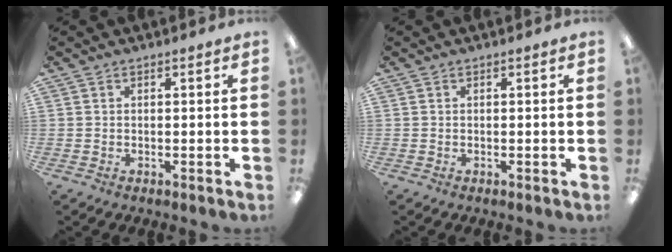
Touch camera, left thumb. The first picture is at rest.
{"total": 0.0}